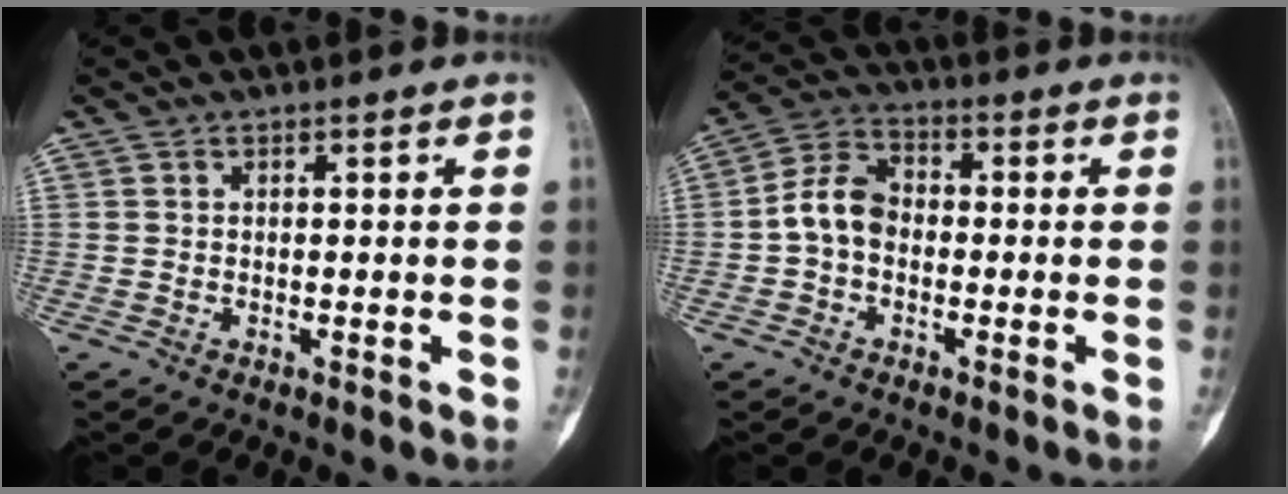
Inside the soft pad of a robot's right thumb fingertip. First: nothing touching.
{"total": 7.4, "force": [-1.0, 5.4, 5.0], "torque": [-0.084, 0.027, -0.034]}